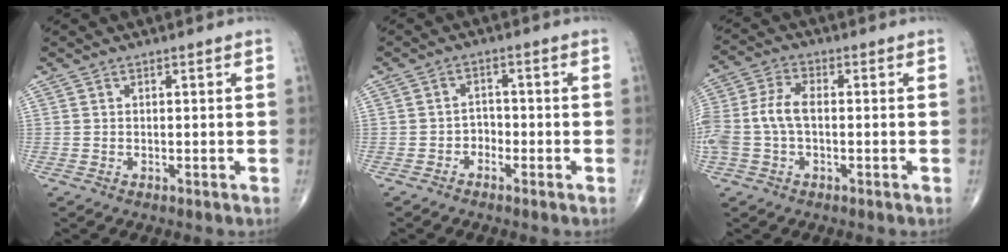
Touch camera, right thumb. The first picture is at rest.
{"total": 2.3, "force": [-1.4, 1.6, 0.6], "torque": [0.006, 0.015, -0.031]}
{"total": 9.1, "force": [-0.9, 5.3, 7.4], "torque": [-0.183, 0.024, -0.020]}